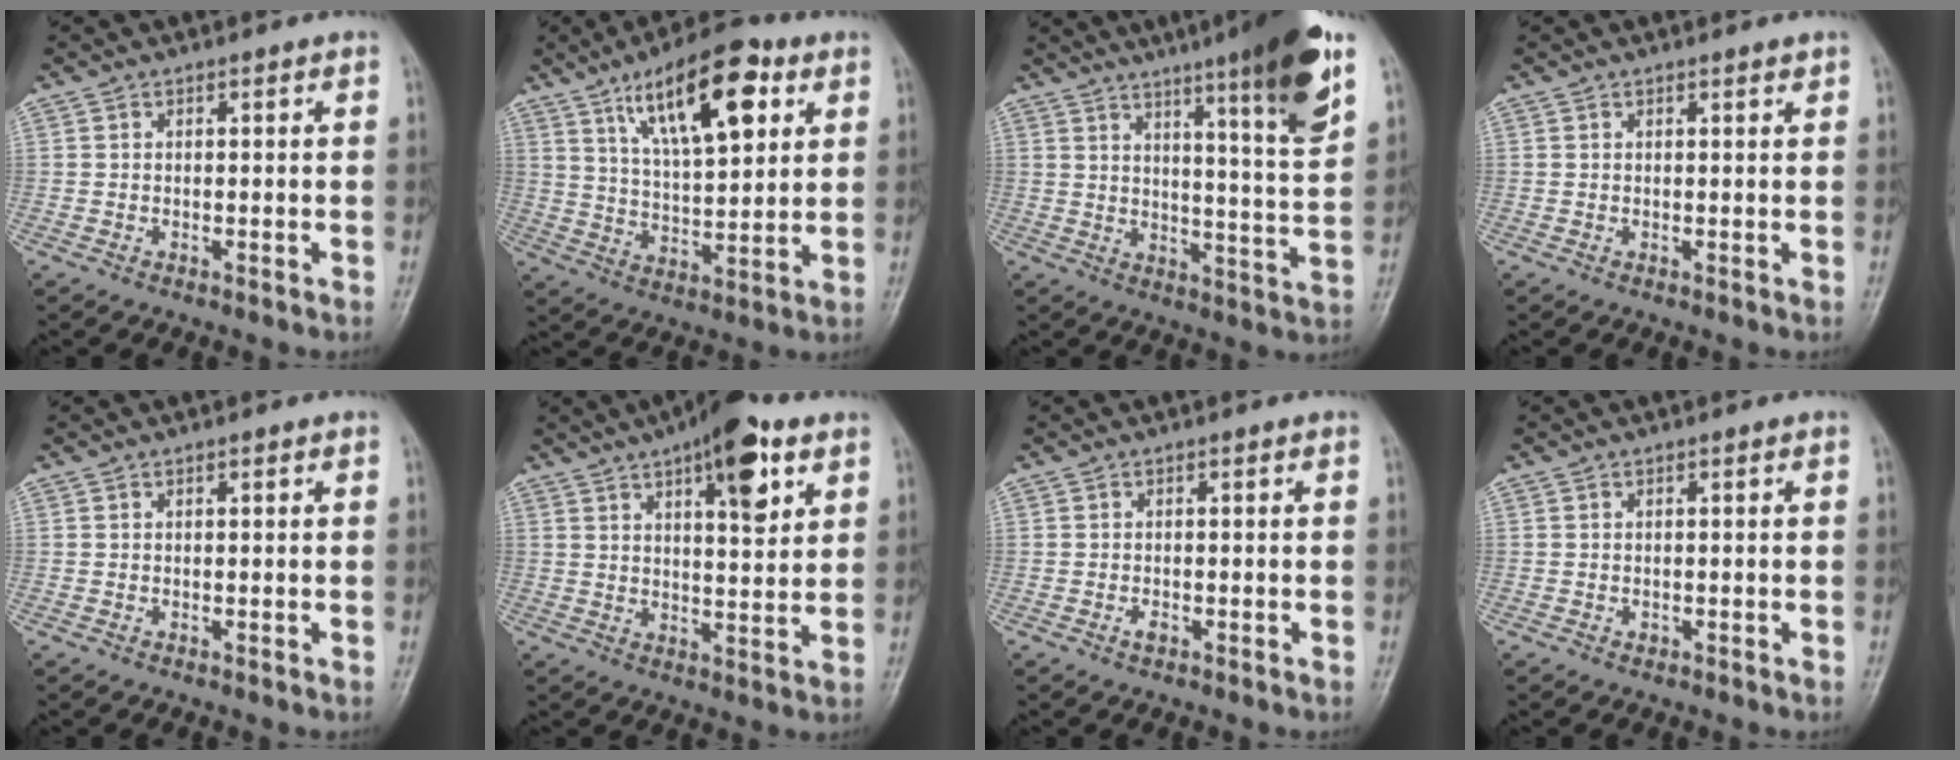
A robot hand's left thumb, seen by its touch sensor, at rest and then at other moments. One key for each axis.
{"total": 17.6, "fx": 8.0, "fy": 6.9, "fz": 14.1, "tx": -0.194, "ty": -0.023, "tz": 0.135}
{"total": 17.1, "fx": 10.0, "fy": 1.5, "fz": 13.8, "tx": -0.185, "ty": -0.051, "tz": 0.141}
{"total": 0.8, "fx": 0.6, "fy": 0.2, "fz": 0.5, "tx": -0.007, "ty": -0.003, "tz": 0.008}
{"total": 0.5, "fx": 0.2, "fy": 0.2, "fz": 0.5, "tx": -0.009, "ty": 0.000, "tz": 0.003}
{"total": 13.2, "fx": 6.7, "fy": 4.6, "fz": 10.3, "tx": -0.123, "ty": -0.024, "tz": 0.093}
{"total": 1.3, "fx": -0.6, "fy": 0.7, "fz": 0.9, "tx": -0.014, "ty": 0.003, "tz": -0.011}
{"total": 0.7, "fx": -0.1, "fy": 0.5, "fz": 0.4, "tx": -0.001, "ty": 0.001, "tz": -0.001}